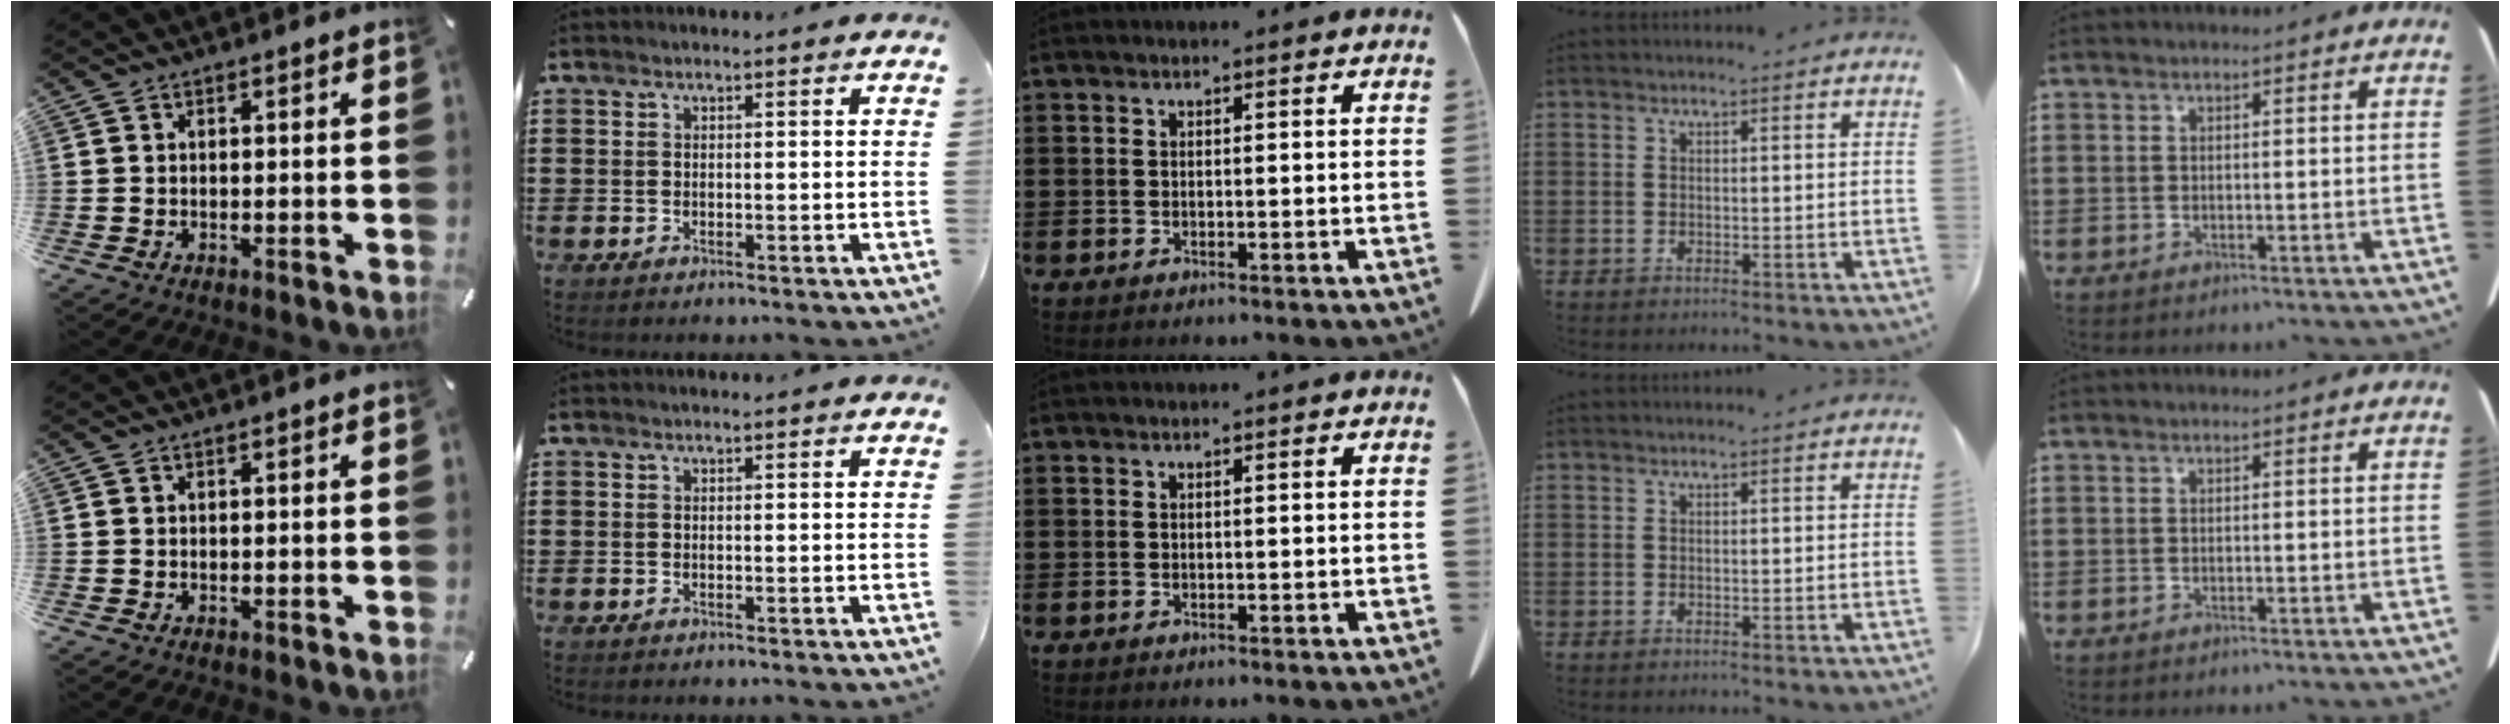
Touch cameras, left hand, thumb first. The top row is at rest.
{}